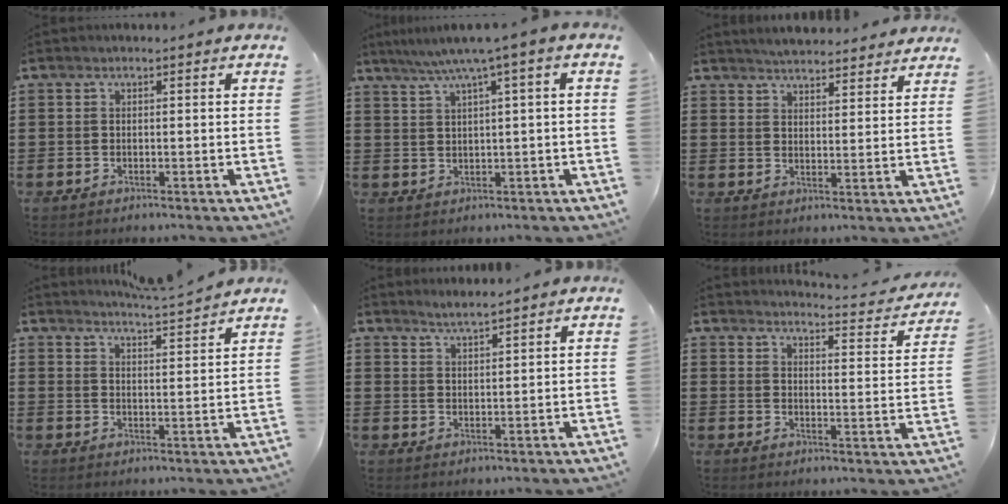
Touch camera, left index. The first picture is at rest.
{"total": 4.0, "force": [1.5, -0.3, 3.7], "torque": [-0.074, -0.006, 0.020]}
{"total": 3.8, "force": [3.8, -0.1, 0.2], "torque": [-0.016, -0.017, 0.068]}
{"total": 4.1, "force": [4.0, -0.6, 0.8], "torque": [-0.022, -0.025, 0.069]}
{"total": 2.0, "force": [1.9, -0.2, 0.4], "torque": [-0.012, 0.000, 0.036]}
{"total": 3.2, "force": [3.1, -0.2, 0.8], "torque": [-0.018, -0.034, 0.044]}